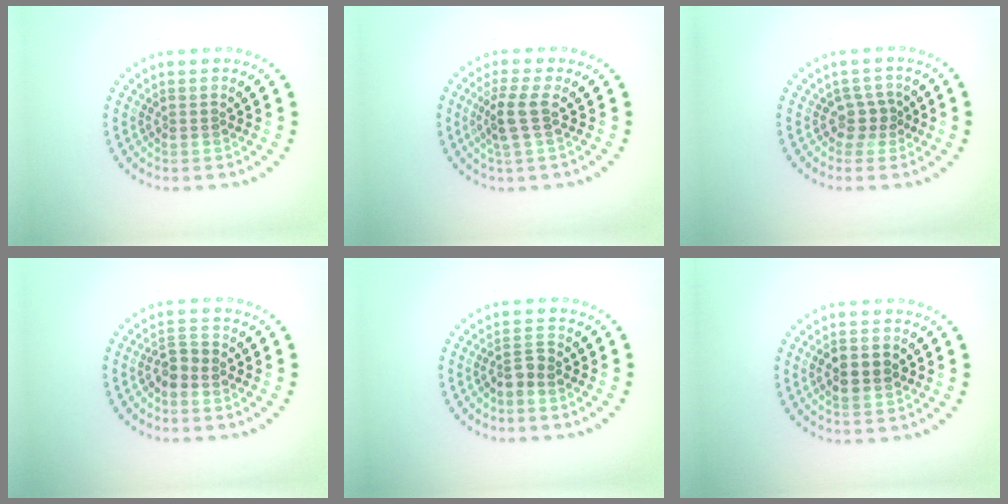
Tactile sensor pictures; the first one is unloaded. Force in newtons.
{"total": 2.5, "press": 1.9, "slide": 1.5}
{"total": 1.9, "press": 1.3, "slide": 1.4}
{"total": 1.9, "press": 1.6, "slide": 1.0}
{"total": 1.7, "press": 1.3, "slide": 1.1}
{"total": 2.4, "press": 2.4, "slide": 0.1}